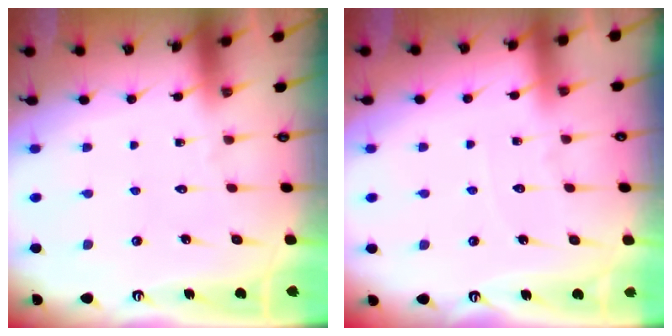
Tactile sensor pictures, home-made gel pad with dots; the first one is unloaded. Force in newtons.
{"total": 2.6, "press": 2.5, "slide": 0.4}